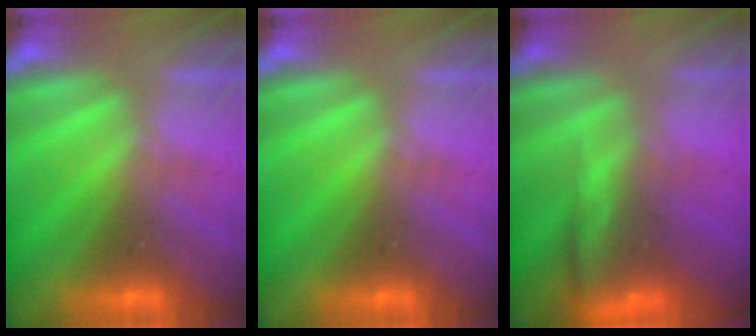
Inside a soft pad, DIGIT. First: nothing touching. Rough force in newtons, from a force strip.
{"total": 0.0}
{"total": 8.1}